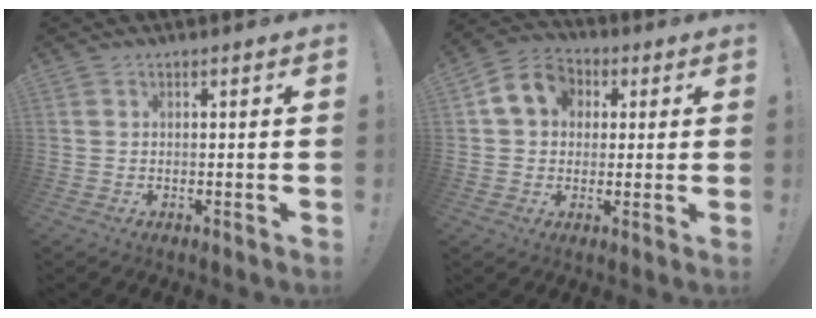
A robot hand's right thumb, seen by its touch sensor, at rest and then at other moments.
{"total": 10.2, "force": [2.9, 8.4, 5.0], "torque": [-0.070, 0.004, 0.060]}